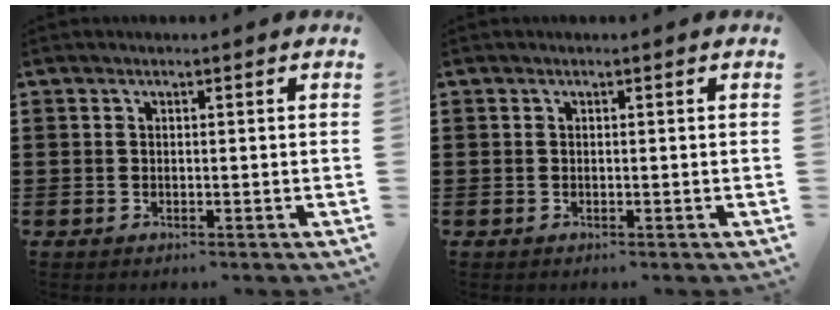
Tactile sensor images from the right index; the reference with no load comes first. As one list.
[{"total": 0.0}]